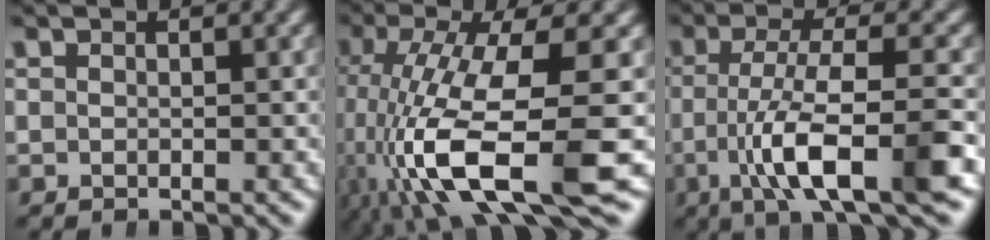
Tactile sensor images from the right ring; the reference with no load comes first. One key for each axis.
{"total": 11.8, "fx": -2.2, "fy": 5.2, "fz": 10.4, "tx": -0.216, "ty": -0.036, "tz": -0.006}
{"total": 8.9, "fx": -2.2, "fy": 2.5, "fz": 8.3, "tx": -0.136, "ty": -0.015, "tz": -0.025}